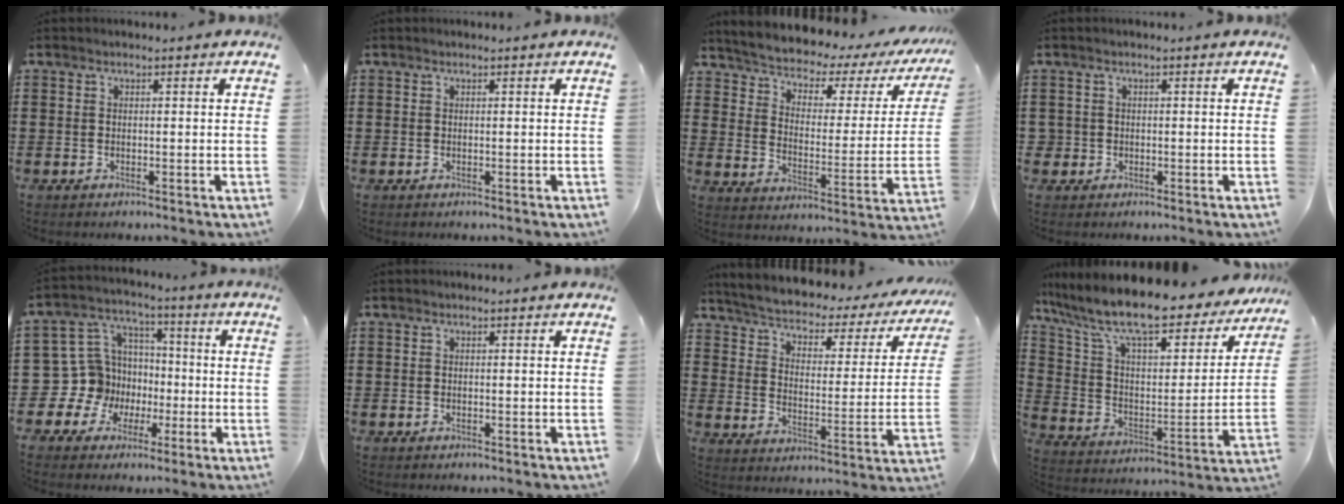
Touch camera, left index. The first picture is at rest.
{"total": 0.0}
{"total": 2.9, "force": [2.6, 0.8, 1.1], "torque": [-0.043, -0.034, 0.032]}
{"total": 1.2, "force": [-0.4, 1.1, 0.0], "torque": [-0.006, 0.004, -0.011]}
{"total": 11.0, "force": [-2.7, 10.5, 1.8], "torque": [-0.104, 0.001, -0.041]}
{"total": 0.0}
{"total": 2.6, "force": [2.2, 0.7, 1.4], "torque": [-0.044, -0.027, 0.025]}
{"total": 11.8, "force": [9.2, 2.3, 6.9], "torque": [-0.166, -0.063, 0.153]}